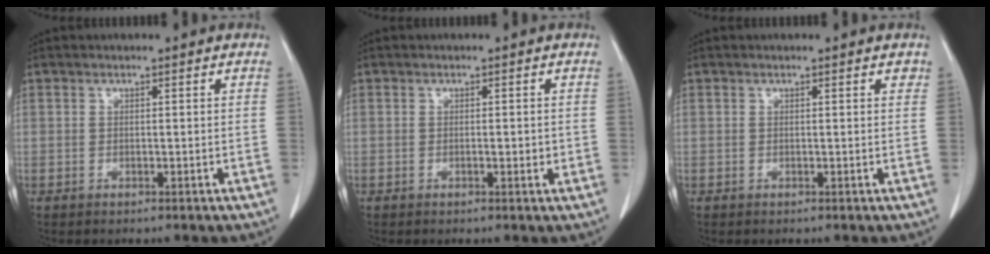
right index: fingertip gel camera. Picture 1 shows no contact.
{"total": 1.3, "force": [-0.1, 0.5, 1.2], "torque": [-0.018, 0.000, -0.002]}
{"total": 0.7, "force": [0.5, 0.3, 0.3], "torque": [-0.003, 0.000, 0.003]}